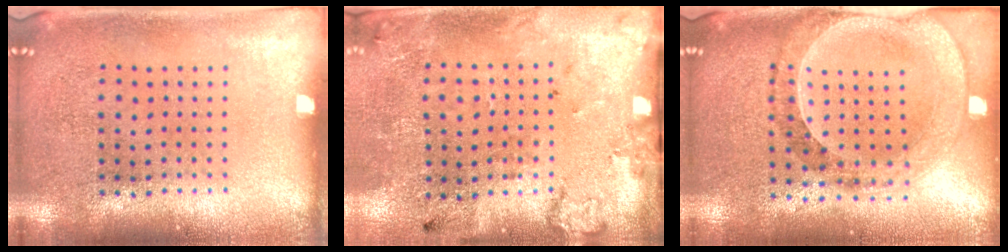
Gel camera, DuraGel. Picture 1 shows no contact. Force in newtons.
{"total": 2.3, "press": 1.4, "slide": 1.9}
{"total": 0.9, "press": 0.9, "slide": 0.2}